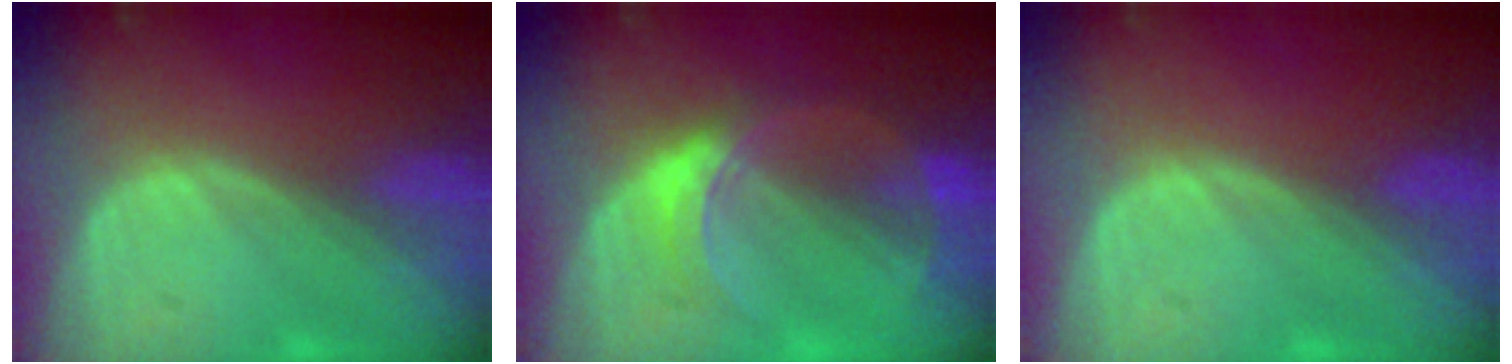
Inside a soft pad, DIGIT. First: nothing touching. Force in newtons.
{"total": 6.8, "press": 6.0, "slide": 3.2}
{"total": 0.0}